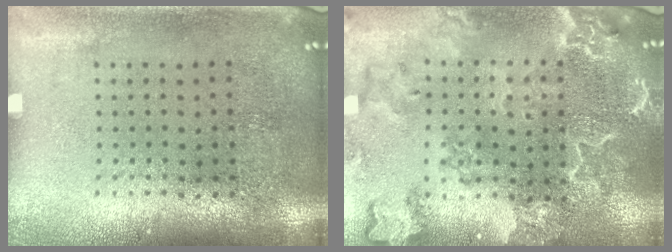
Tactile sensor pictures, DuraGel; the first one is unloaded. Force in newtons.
{"total": 2.9, "press": 2.7, "slide": 1.1}